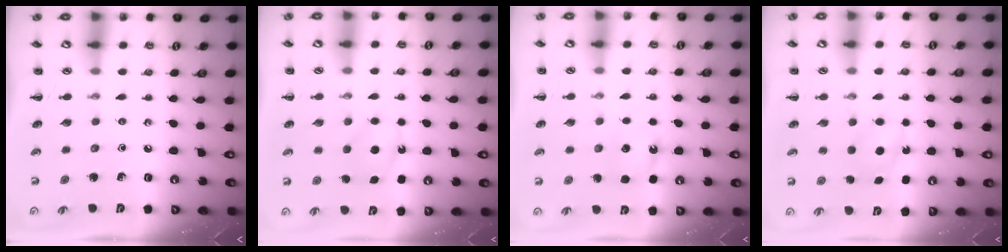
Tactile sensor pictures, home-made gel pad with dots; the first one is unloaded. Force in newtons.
{"total": 5.7, "press": 5.5, "slide": 1.5}
{"total": 5.0, "press": 4.7, "slide": 1.6}
{"total": 5.0, "press": 4.8, "slide": 1.4}